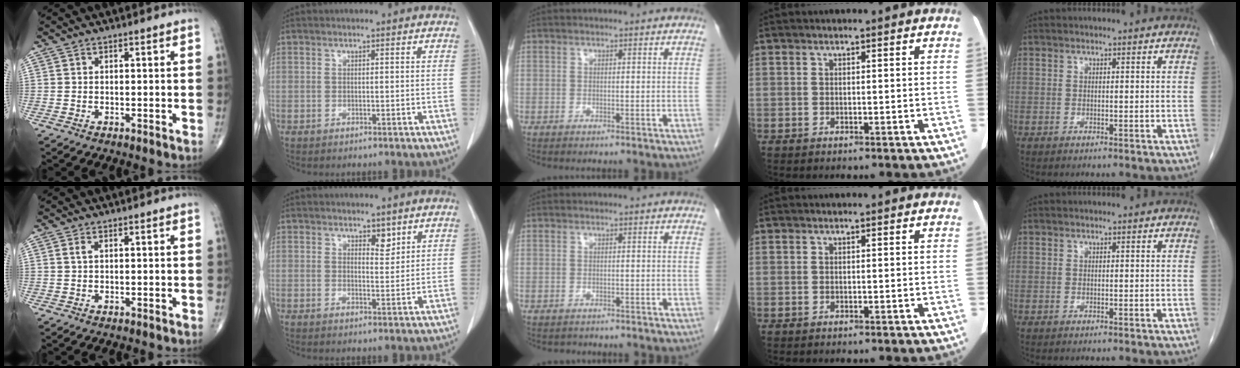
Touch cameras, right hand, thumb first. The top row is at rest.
{"thumb": {"total": 0.9, "force": [0.3, 0.4, 0.7], "torque": [-0.018, 0.007, 0.007]}, "index": {"total": 2.5, "force": [1.7, 1.0, 1.5], "torque": [-0.019, -0.006, 0.029]}, "middle": {"total": 1.0, "force": [-0.9, 0.5, 0.0], "torque": [-0.012, -0.002, -0.013]}}